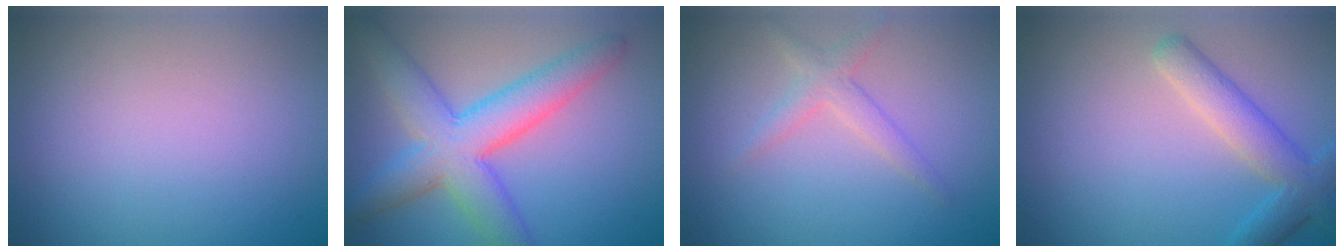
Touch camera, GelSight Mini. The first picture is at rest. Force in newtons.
{"total": 7.4, "press": 7.3, "slide": 0.4}
{"total": 2.0, "press": 2.0, "slide": 0.1}
{"total": 4.0, "press": 4.0, "slide": 0.4}